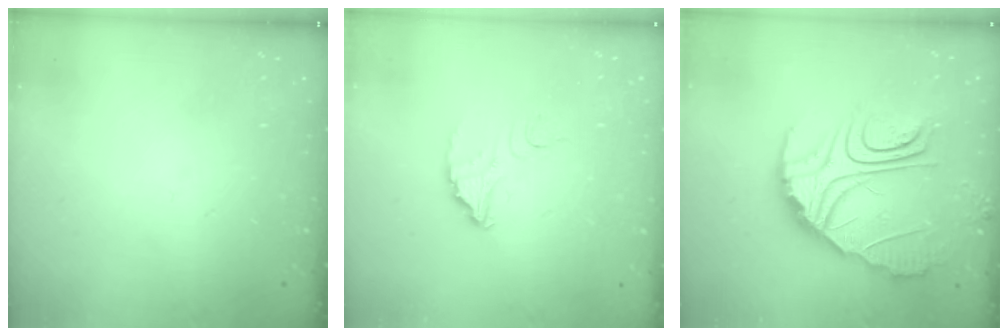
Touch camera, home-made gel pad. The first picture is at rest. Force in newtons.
{"total": 5.9, "press": 5.9, "slide": 0.5}
{"total": 15.7, "press": 15.6, "slide": 1.4}